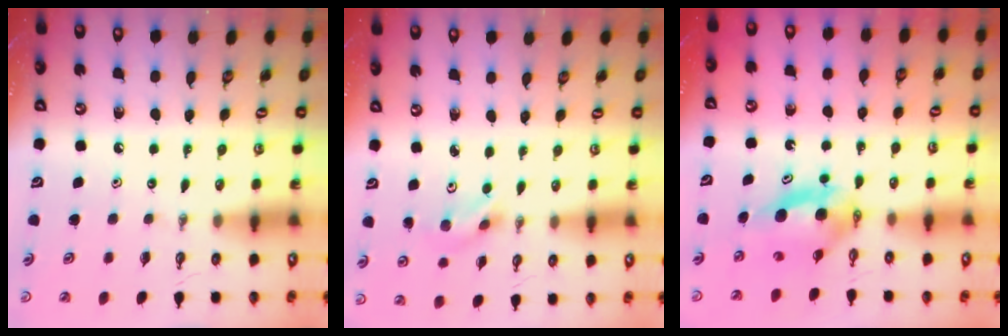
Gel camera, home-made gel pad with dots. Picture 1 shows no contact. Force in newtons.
{"total": 3.6, "press": 2.9, "slide": 2.1}
{"total": 5.6, "press": 5.4, "slide": 1.2}